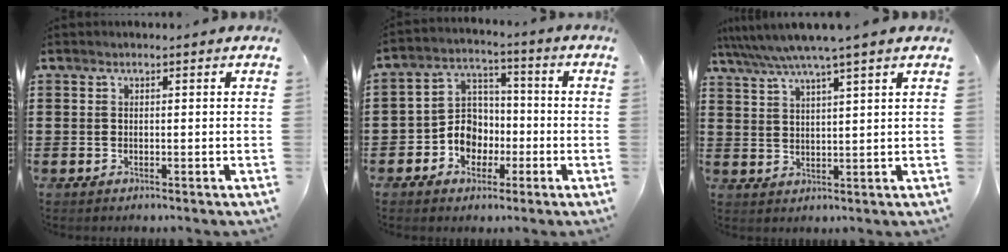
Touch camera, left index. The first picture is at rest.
{"total": 6.8, "force": [-2.1, 6.0, 2.3], "torque": [-0.069, 0.013, -0.043]}
{"total": 5.4, "force": [4.4, -0.6, 3.1], "torque": [-0.073, -0.020, 0.074]}